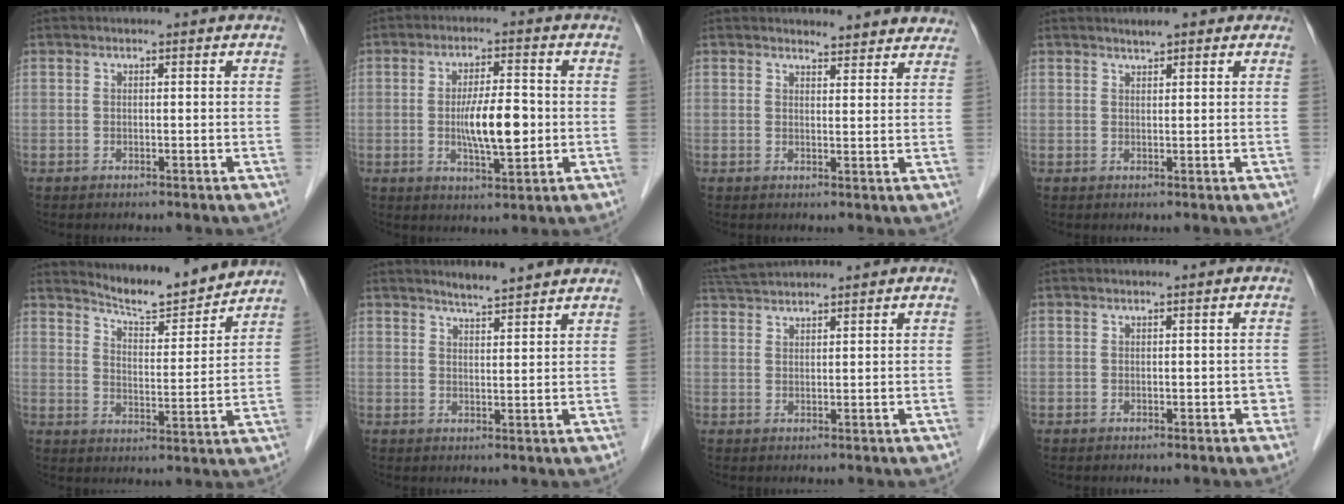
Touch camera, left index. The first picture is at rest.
{"total": 7.6, "force": [-0.6, 1.9, 7.3], "torque": [-0.136, -0.003, -0.010]}
{"total": 7.2, "force": [6.9, 1.9, 0.4], "torque": [0.020, -0.005, 0.055]}
{"total": 2.1, "force": [1.7, 0.6, 1.1], "torque": [-0.021, 0.008, 0.025]}
{"total": 8.8, "force": [8.8, 0.3, 0.9], "torque": [-0.026, -0.005, 0.135]}
{"total": 4.7, "force": [4.4, 0.0, 1.7], "torque": [-0.033, 0.007, 0.063]}
{"total": 4.4, "force": [4.3, -0.2, 1.0], "torque": [-0.023, 0.029, 0.085]}
{"total": 1.2, "force": [-0.3, 0.8, 0.8], "torque": [0.004, 0.005, -0.005]}